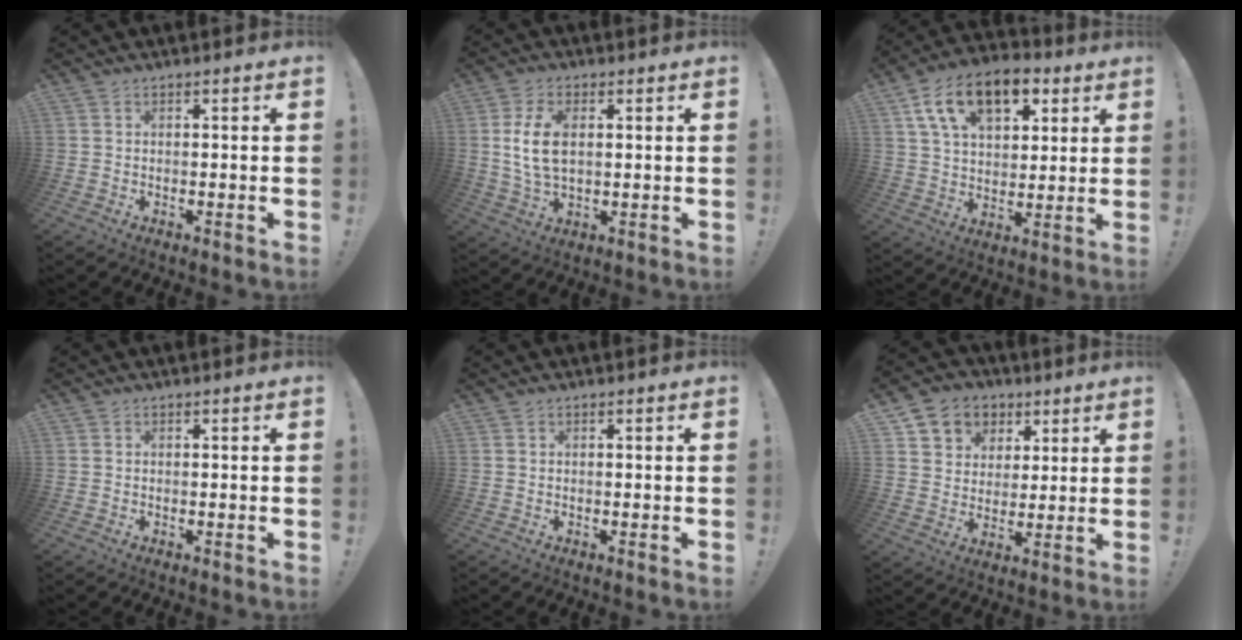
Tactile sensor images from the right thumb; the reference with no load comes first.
{"total": 9.6, "force": [1.6, 5.3, 7.9], "torque": [-0.149, -0.008, 0.028]}
{"total": 17.0, "force": [8.3, 10.2, 10.9], "torque": [-0.182, -0.022, 0.152]}
{"total": 0.0}
{"total": 0.0}
{"total": 8.4, "force": [3.8, 7.4, 1.7], "torque": [-0.024, -0.028, 0.078]}